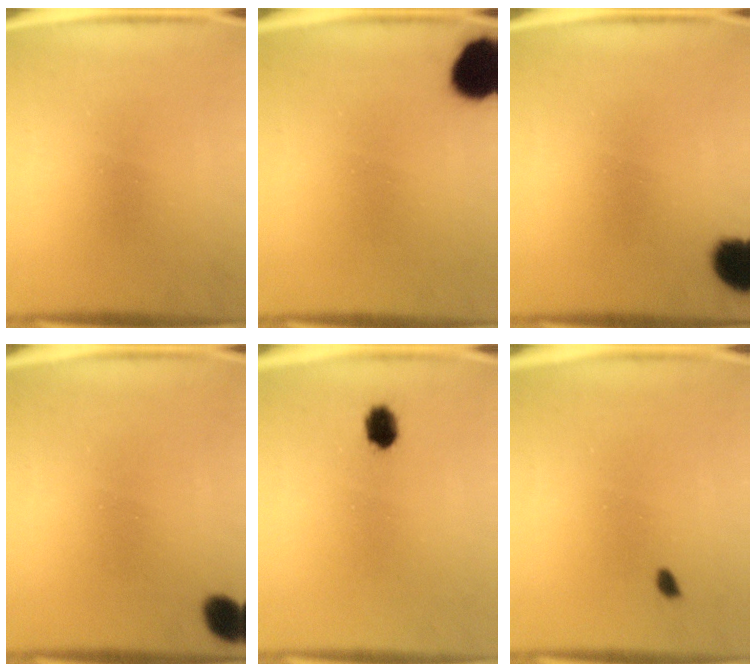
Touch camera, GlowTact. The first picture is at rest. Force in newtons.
{"total": 11.8}
{"total": 7.9}
{"total": 4.7}
{"total": 3.6}
{"total": 0.9}